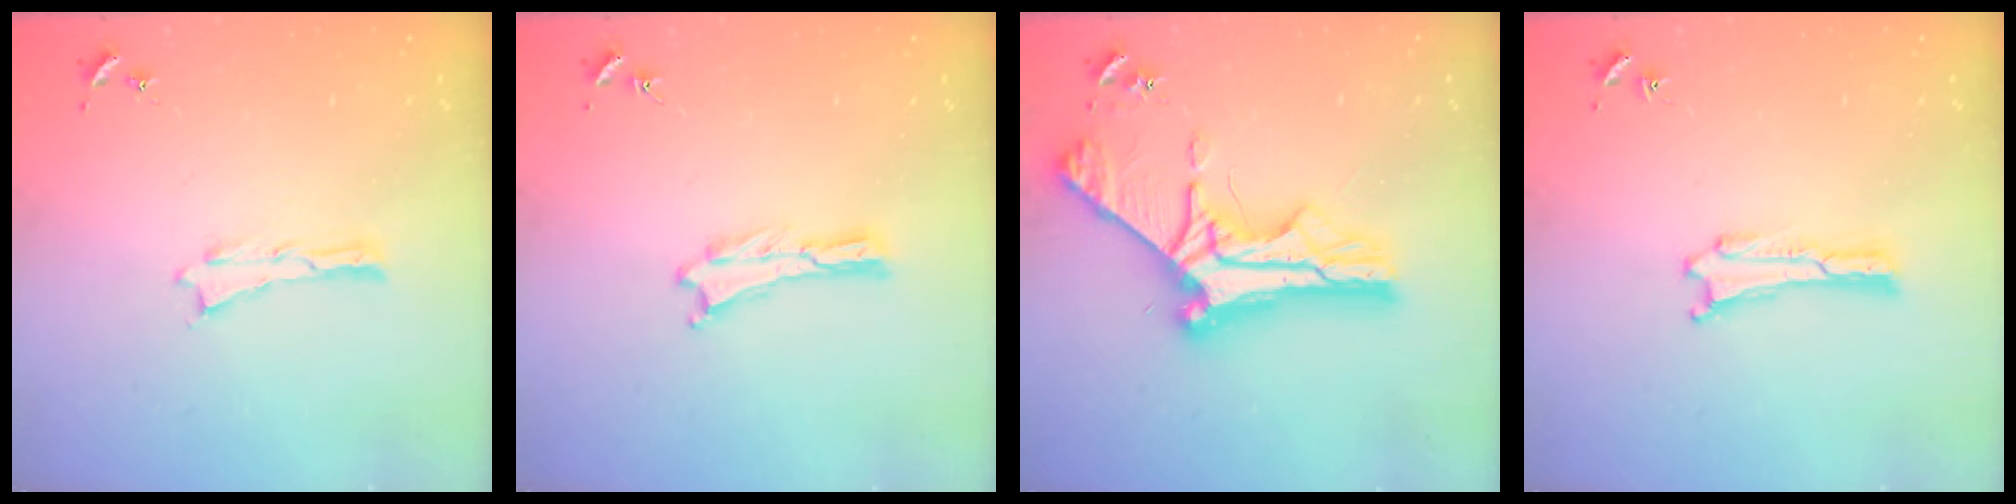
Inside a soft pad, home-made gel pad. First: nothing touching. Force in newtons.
{"total": 0.0}
{"total": 11.8, "press": 11.7, "slide": 1.2}
{"total": 0.0}